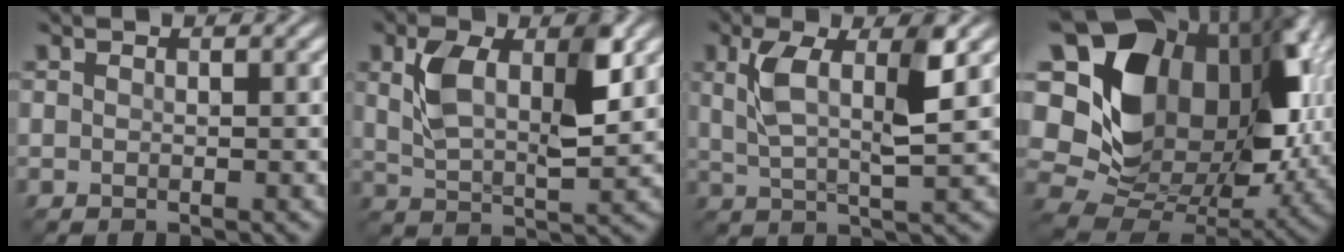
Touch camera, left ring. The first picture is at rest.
{"total": 6.1, "force": [1.8, 2.6, 5.2], "torque": [-0.109, -0.001, 0.034]}
{"total": 5.5, "force": [1.7, 1.5, 5.1], "torque": [-0.102, 0.003, 0.034]}
{"total": 17.5, "force": [4.6, 12.9, 10.8], "torque": [-0.197, 0.034, 0.089]}